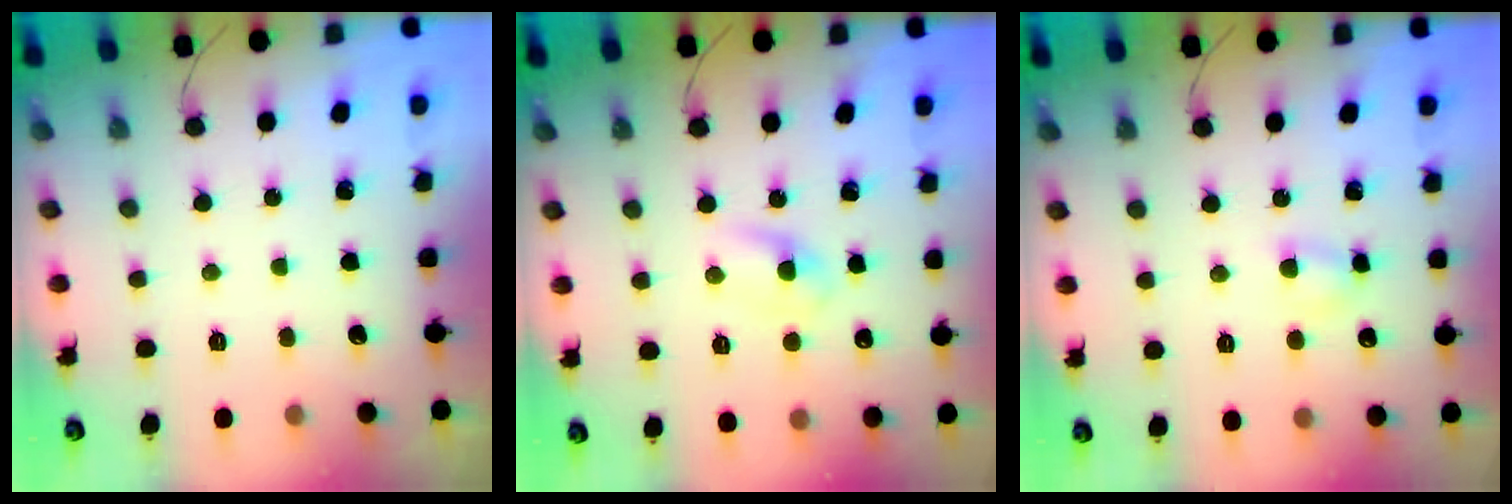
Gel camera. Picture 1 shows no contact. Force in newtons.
{"total": 2.9, "press": 2.7, "slide": 1.2}
{"total": 3.8, "press": 3.5, "slide": 1.3}